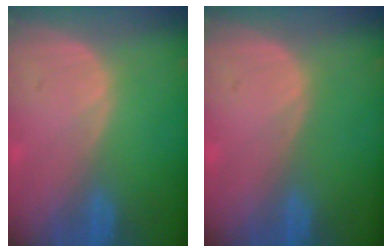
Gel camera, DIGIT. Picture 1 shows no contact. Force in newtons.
{"total": 0.0}